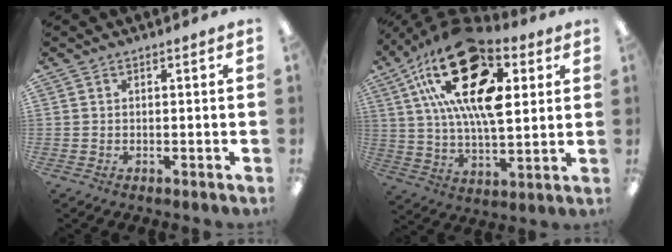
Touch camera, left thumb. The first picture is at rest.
{"total": 25.7, "force": [11.6, 12.9, 19.0], "torque": [-0.338, -0.046, 0.197]}